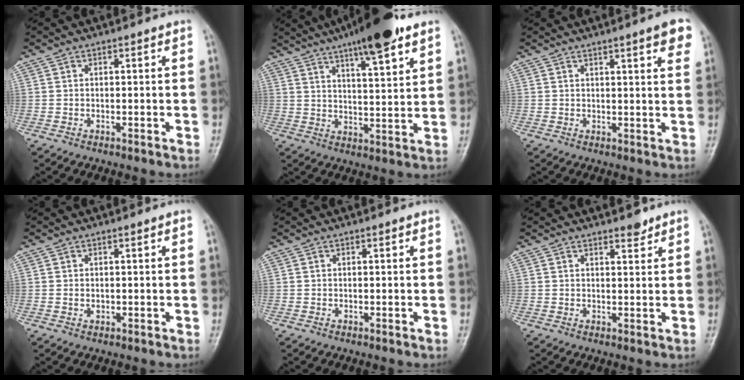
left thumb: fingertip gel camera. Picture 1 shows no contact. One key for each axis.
{"total": 14.3, "fx": 9.2, "fy": 3.0, "fz": 10.5, "tx": -0.147, "ty": -0.036, "tz": 0.142}
{"total": 6.0, "fx": 3.6, "fy": 1.0, "fz": 4.7, "tx": -0.046, "ty": -0.011, "tz": 0.044}
{"total": 0.8, "fx": 0.1, "fy": 0.6, "fz": 0.6, "tx": -0.008, "ty": 0.003, "tz": 0.005}
{"total": 0.0}
{"total": 2.1, "fx": 1.7, "fy": 0.7, "fz": 0.8, "tx": -0.002, "ty": -0.012, "tz": 0.024}